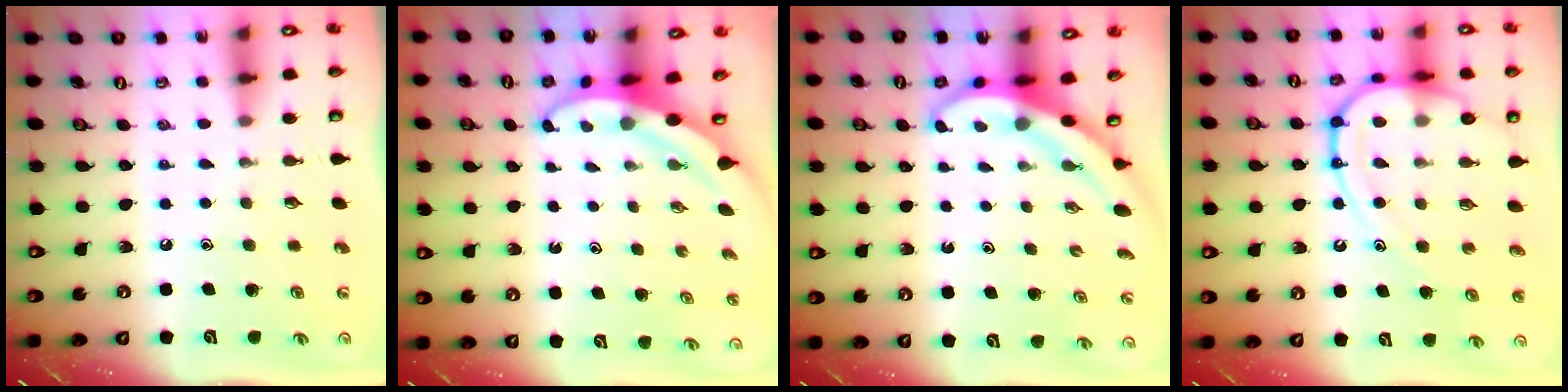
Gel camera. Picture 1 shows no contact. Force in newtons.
{"total": 3.9, "press": 3.8, "slide": 0.5}
{"total": 3.6, "press": 3.6, "slide": 0.3}
{"total": 13.5, "press": 13.5, "slide": 0.8}